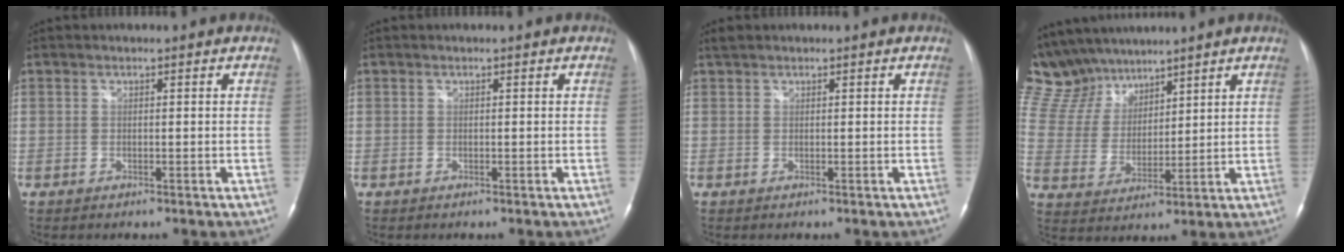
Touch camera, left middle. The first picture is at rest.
{"total": 0.0}
{"total": 1.0, "force": [0.9, 0.4, 0.3], "torque": [-0.011, 0.012, 0.018]}
{"total": 11.8, "force": [10.5, 4.8, 2.7], "torque": [-0.070, 0.024, 0.212]}